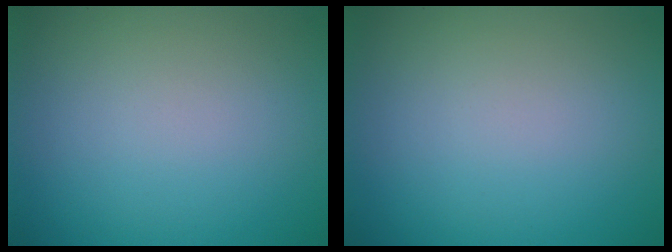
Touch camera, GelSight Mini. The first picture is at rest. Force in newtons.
{"total": 0.0}